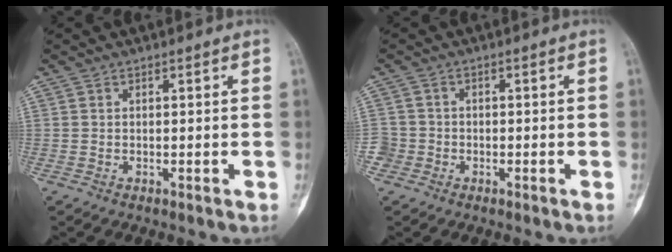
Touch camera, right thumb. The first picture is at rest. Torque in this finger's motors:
{"motor_torque": [-0.04, -0.17, 0.14, -0.04, 0.02]}